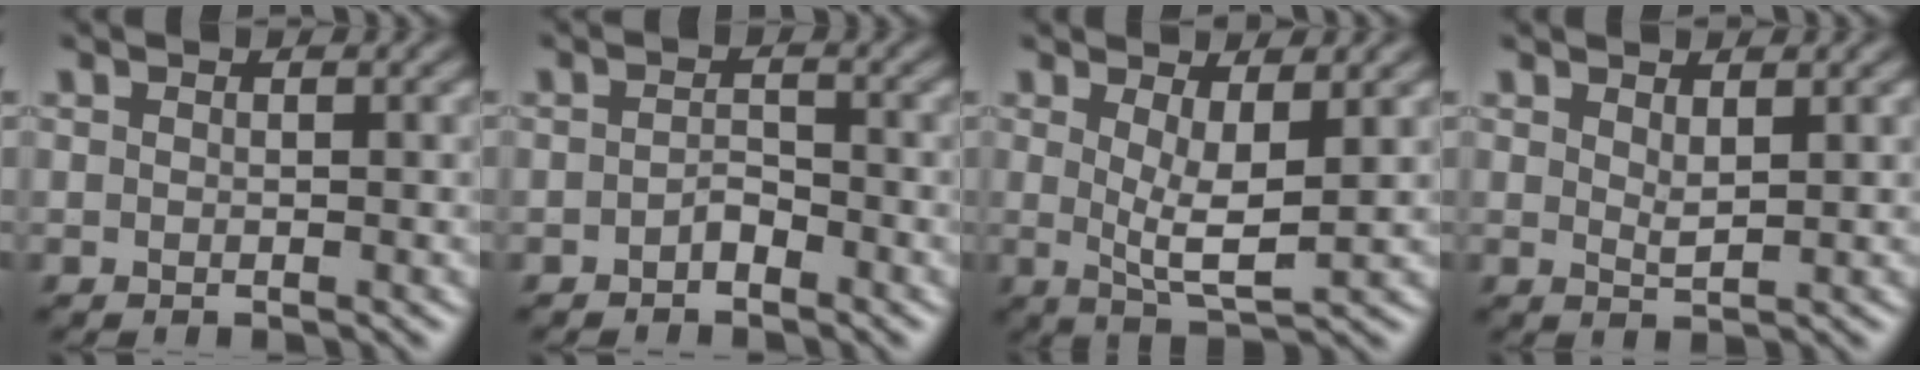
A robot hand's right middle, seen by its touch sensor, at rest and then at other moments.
{"total": 1.3, "force": [-0.8, 0.7, 0.8], "torque": [-0.015, 0.004, -0.016]}
{"total": 4.1, "force": [1.0, 1.1, 3.8], "torque": [-0.069, -0.012, 0.022]}
{"total": 1.3, "force": [1.0, 0.3, 0.9], "torque": [-0.019, -0.003, 0.019]}